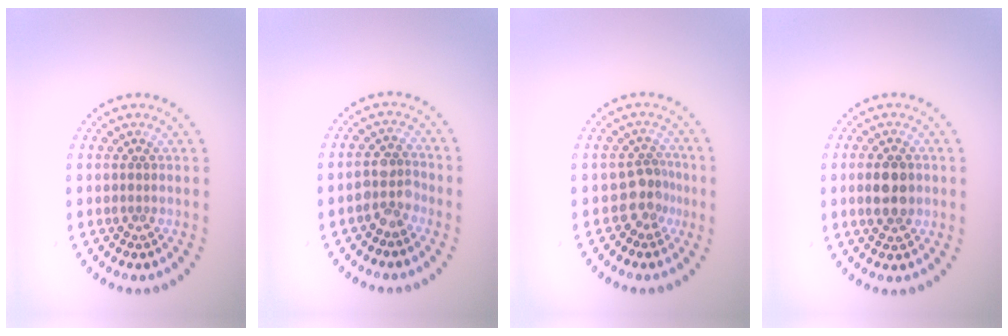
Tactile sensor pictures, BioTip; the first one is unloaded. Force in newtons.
{"total": 2.6, "press": 2.2, "slide": 1.3}
{"total": 2.5, "press": 1.9, "slide": 1.6}
{"total": 3.6, "press": 3.6, "slide": 0.2}